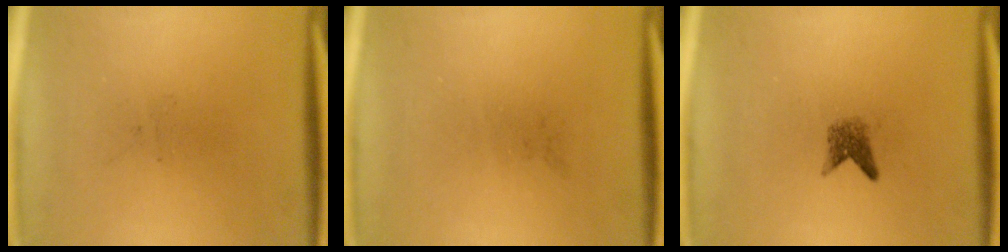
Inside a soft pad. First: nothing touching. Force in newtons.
{"total": 0.0}
{"total": 1.9}